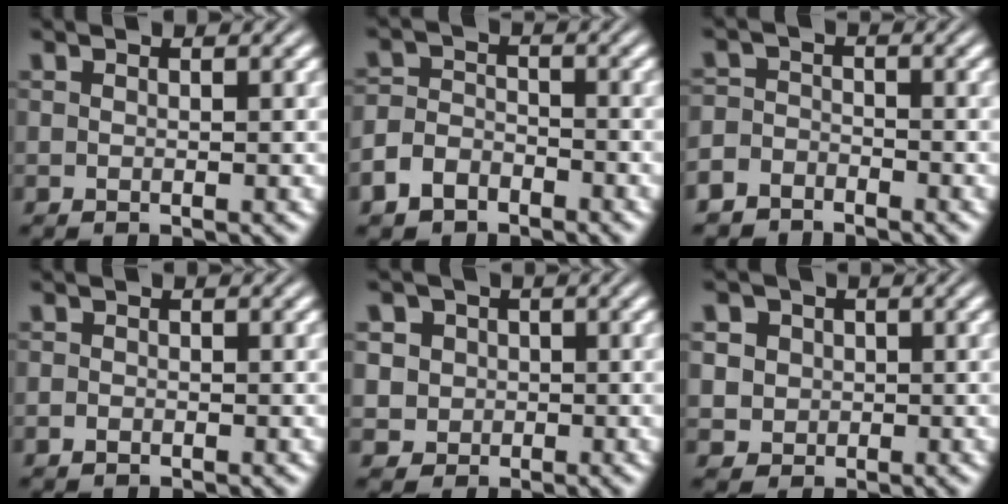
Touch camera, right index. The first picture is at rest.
{"total": 3.3, "force": [-2.7, 1.8, 0.5], "torque": [-0.002, -0.014, -0.043]}
{"total": 3.3, "force": [-3.1, 1.1, -0.3], "torque": [0.014, -0.017, -0.051]}
{"total": 0.8, "force": [-0.7, -0.4, -0.1], "torque": [0.006, -0.008, -0.008]}
{"total": 8.0, "force": [0.0, 7.5, 2.8], "torque": [-0.072, -0.029, 0.001]}
{"total": 6.7, "force": [0.5, 6.1, 2.6], "torque": [-0.062, -0.020, 0.011]}